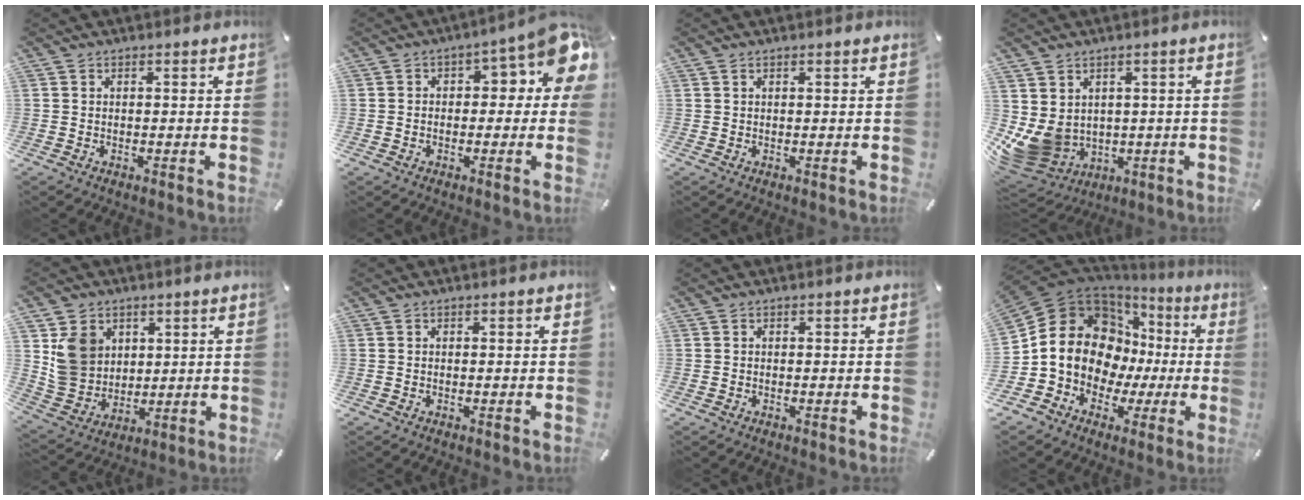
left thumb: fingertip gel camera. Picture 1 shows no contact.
{"total": 10.1, "force": [3.0, 5.0, 8.3], "torque": [-0.098, -0.025, 0.047]}
{"total": 0.7, "force": [0.4, 0.1, 0.6], "torque": [-0.011, 0.001, 0.006]}
{"total": 9.4, "force": [0.7, 8.8, 3.3], "torque": [-0.094, -0.022, 0.020]}
{"total": 10.4, "force": [4.2, 9.2, 2.5], "torque": [-0.053, -0.015, 0.088]}
{"total": 0.0}
{"total": 0.0}
{"total": 17.8, "force": [1.6, 15.1, 9.2], "torque": [-0.194, -0.018, 0.037]}